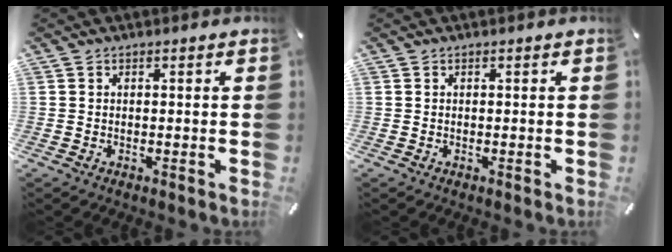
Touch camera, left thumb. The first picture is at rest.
{"total": 0.0}